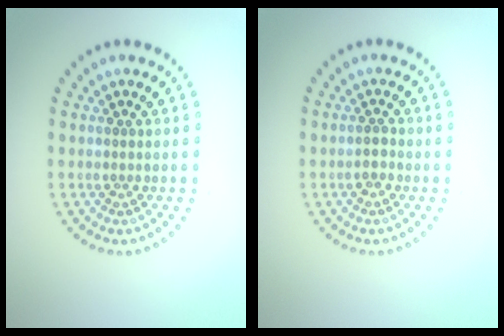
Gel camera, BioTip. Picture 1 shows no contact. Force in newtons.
{"total": 1.1, "press": 1.0, "slide": 0.6}